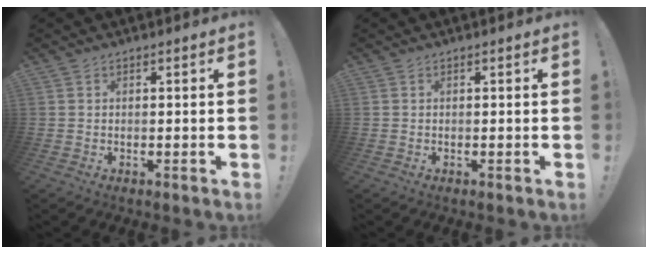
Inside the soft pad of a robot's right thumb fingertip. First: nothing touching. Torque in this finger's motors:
{"motor_torque": [0.02, 0.01, -0.03, 0.02, 0.00]}